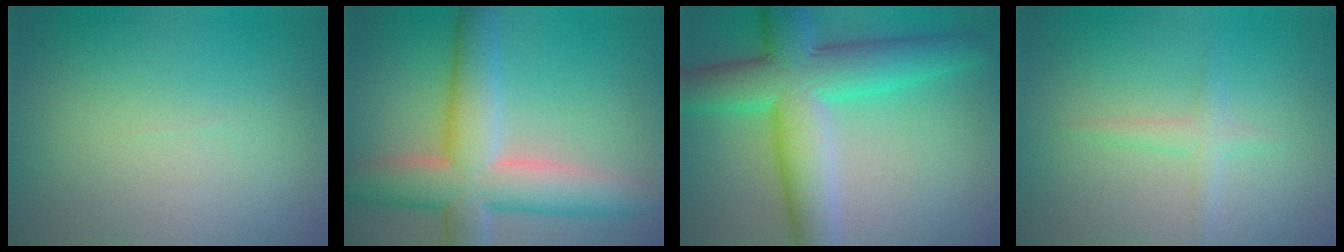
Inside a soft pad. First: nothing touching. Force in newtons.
{"total": 8.3, "press": 8.3, "slide": 0.8}
{"total": 9.6, "press": 9.6, "slide": 0.2}
{"total": 1.5, "press": 1.5, "slide": 0.1}